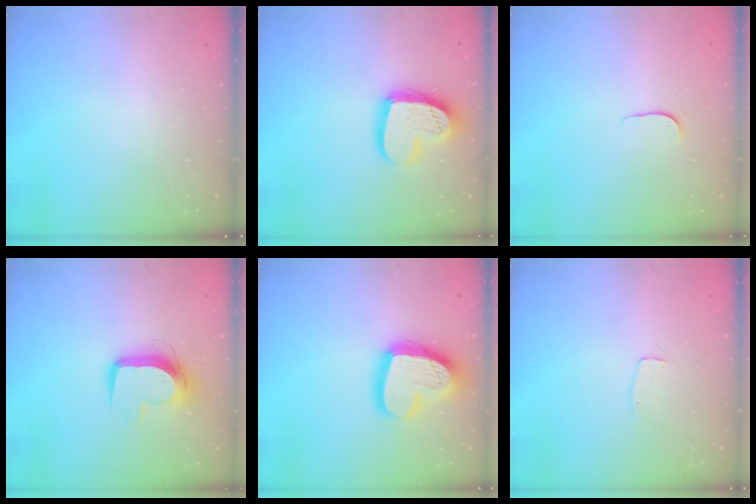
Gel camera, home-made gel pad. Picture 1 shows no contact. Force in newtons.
{"total": 15.5, "press": 15.4, "slide": 1.1}
{"total": 4.3, "press": 4.3, "slide": 0.5}
{"total": 10.6, "press": 10.6, "slide": 0.6}
{"total": 18.8, "press": 18.7, "slide": 1.9}
{"total": 2.6, "press": 2.6, "slide": 0.1}